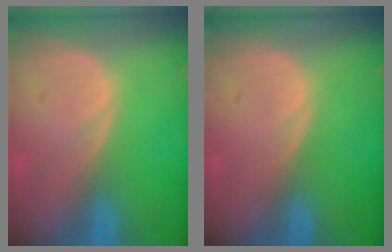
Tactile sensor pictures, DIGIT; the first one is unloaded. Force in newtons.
{"total": 0.0}